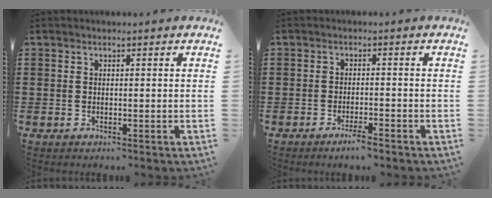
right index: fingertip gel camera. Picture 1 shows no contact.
{"total": 2.5, "force": [-1.9, 0.2, 1.6], "torque": [-0.027, 0.002, -0.034]}